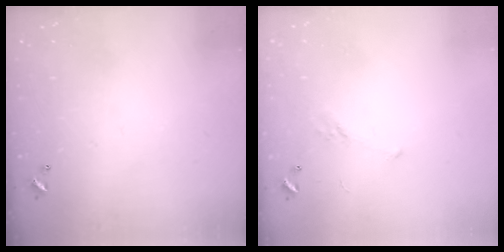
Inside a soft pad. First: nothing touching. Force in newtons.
{"total": 5.0, "press": 4.9, "slide": 0.8}